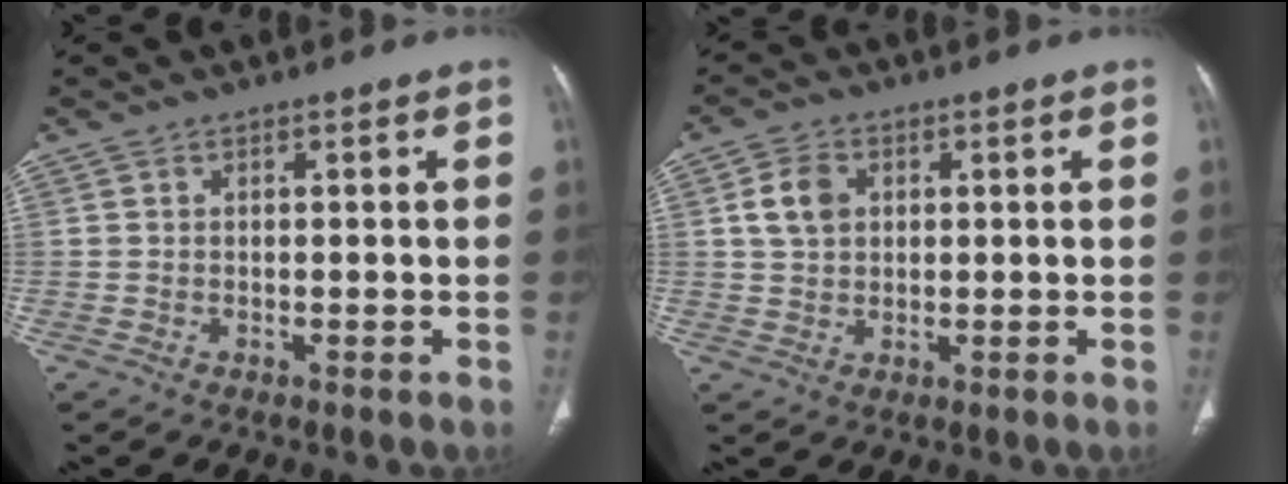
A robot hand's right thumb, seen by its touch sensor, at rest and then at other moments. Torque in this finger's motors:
{"motor_torque": [-0.53, 0.86, 0.33, -0.39, 0.03]}